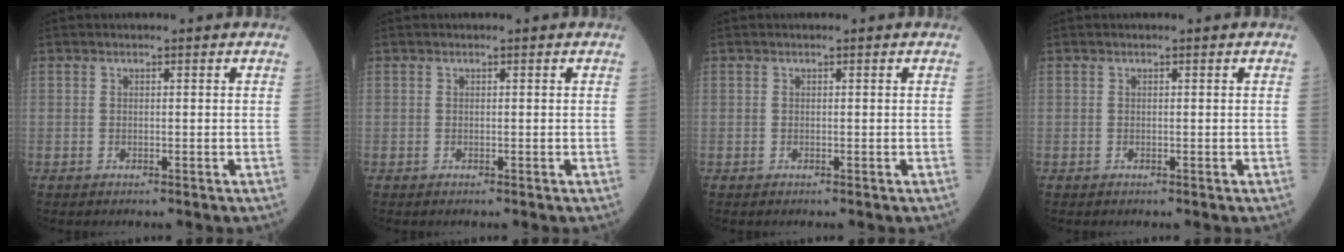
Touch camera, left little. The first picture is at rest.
{"total": 0.0}
{"total": 0.0}
{"total": 0.0}